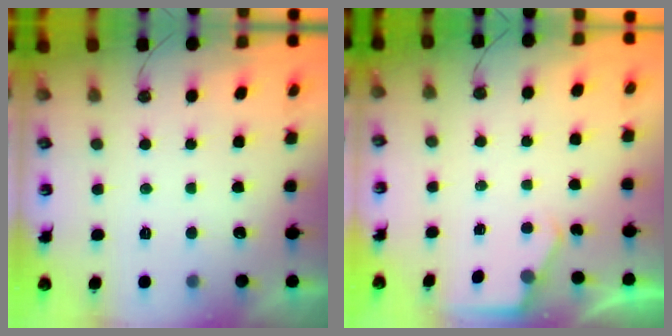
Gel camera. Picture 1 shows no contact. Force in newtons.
{"total": 2.8, "press": 2.8, "slide": 0.4}